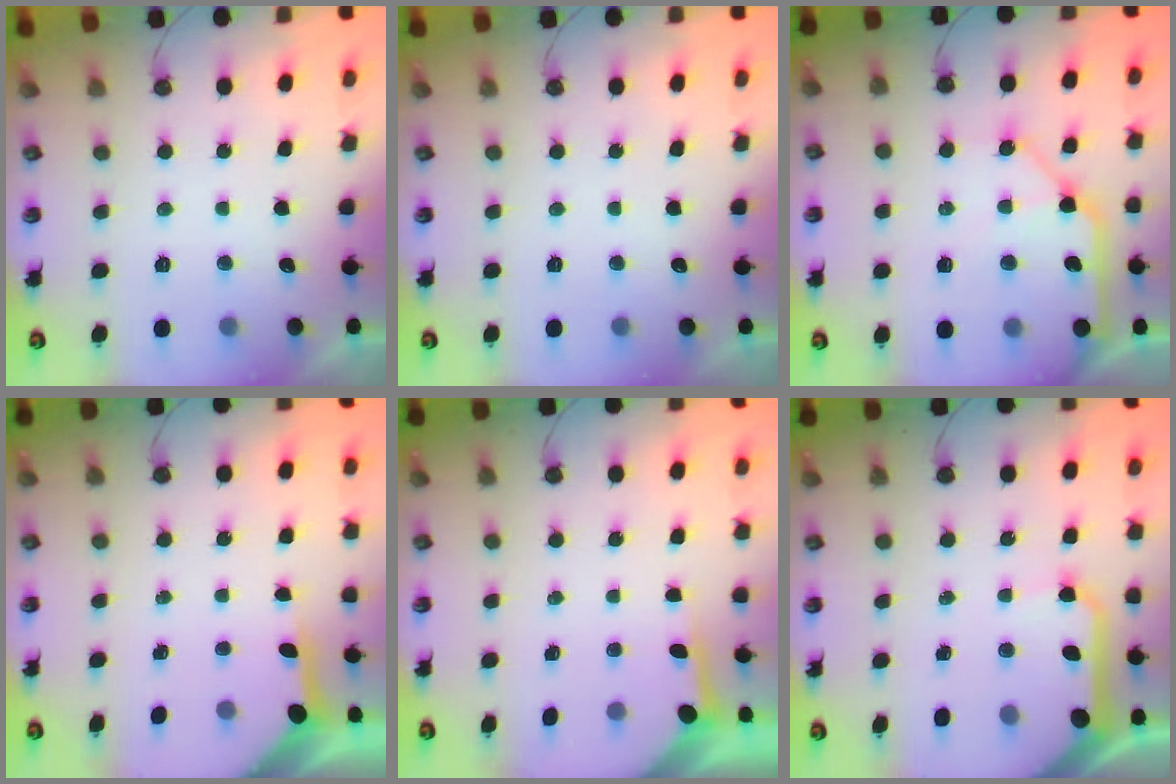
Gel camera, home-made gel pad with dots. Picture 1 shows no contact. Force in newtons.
{"total": 0.0}
{"total": 14.9, "press": 14.8, "slide": 1.9}
{"total": 5.1, "press": 5.1, "slide": 0.4}
{"total": 3.6, "press": 3.6, "slide": 0.5}
{"total": 13.6, "press": 13.5, "slide": 1.9}